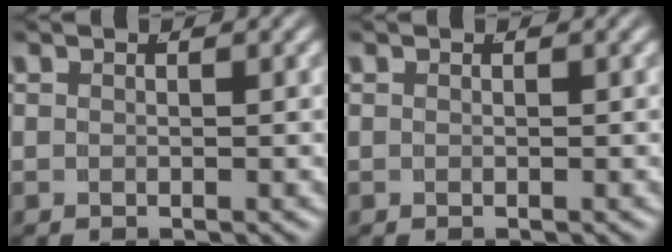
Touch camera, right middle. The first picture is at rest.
{"total": 0.0}